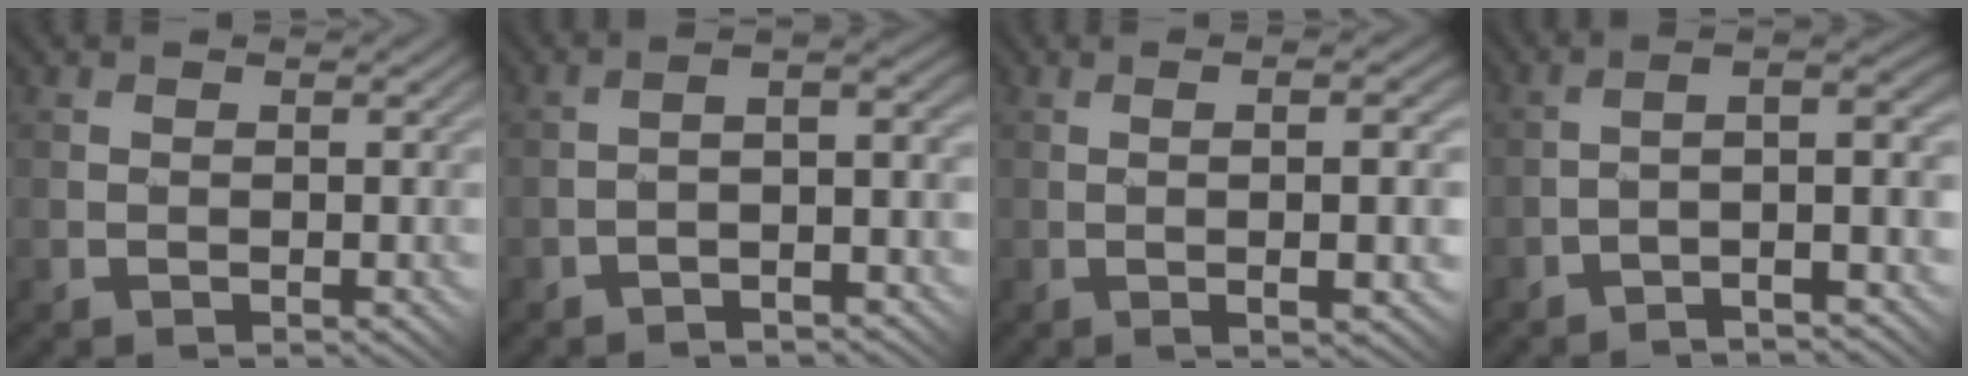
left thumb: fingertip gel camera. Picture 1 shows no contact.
{"total": 4.0, "force": [-1.7, 1.2, 3.5], "torque": [-0.050, 0.011, -0.033]}
{"total": 8.1, "force": [0.0, 1.3, 8.0], "torque": [-0.094, 0.019, -0.005]}
{"total": 6.1, "force": [-2.6, 0.8, 5.5], "torque": [-0.073, 0.025, -0.052]}